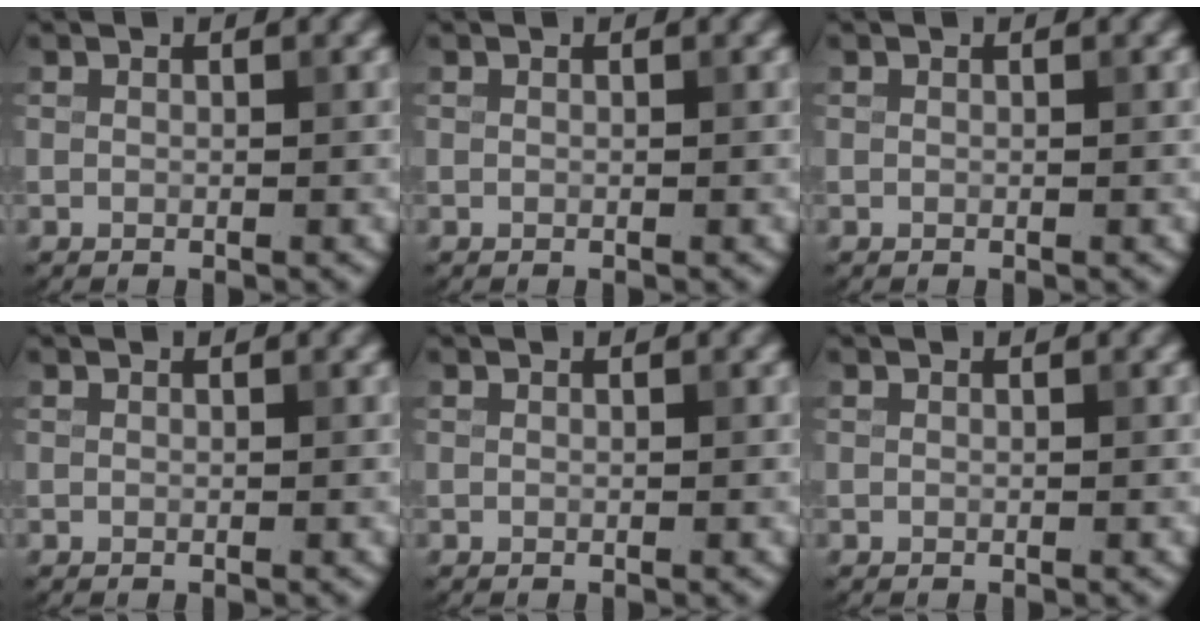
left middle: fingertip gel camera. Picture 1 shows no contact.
{"total": 0.0}
{"total": 0.0}
{"total": 0.0}
{"total": 0.0}
{"total": 0.0}